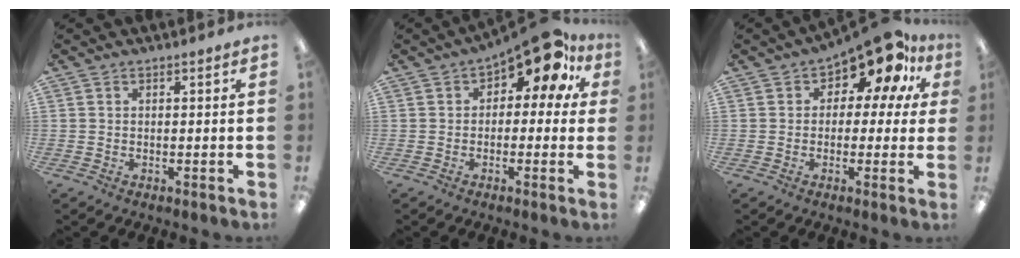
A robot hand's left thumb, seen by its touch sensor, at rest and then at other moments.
{"total": 11.6, "force": [7.0, 5.2, 7.6], "torque": [-0.105, -0.038, 0.117]}
{"total": 12.7, "force": [8.7, 5.6, 7.4], "torque": [-0.116, -0.057, 0.151]}